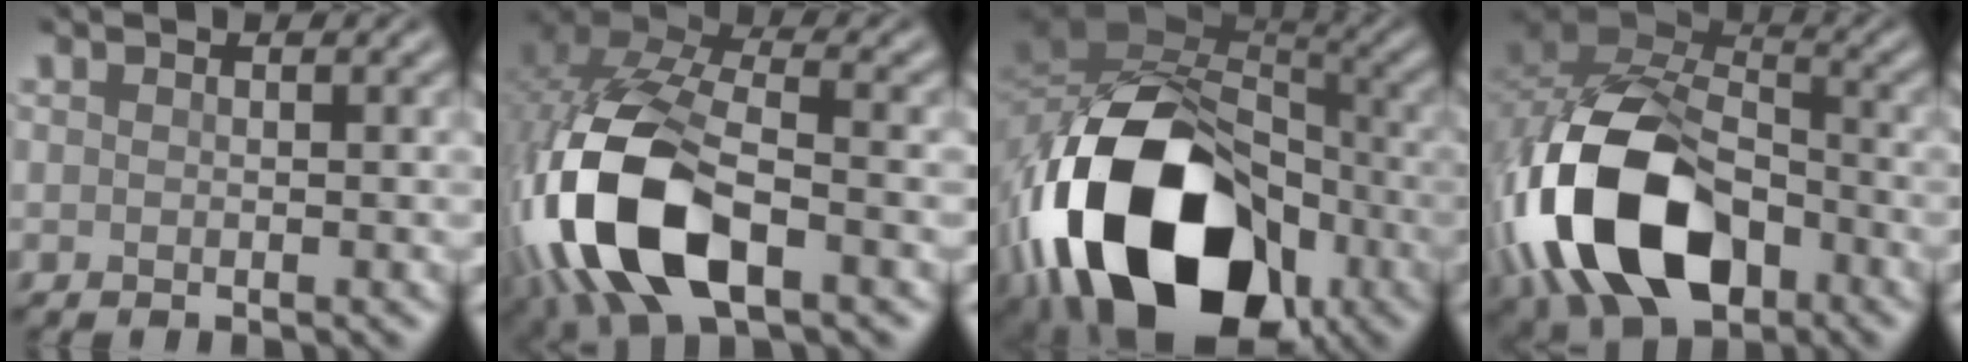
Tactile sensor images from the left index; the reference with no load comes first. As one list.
[{"total": 14.9, "force": [-5.3, 7.8, 11.6], "torque": [-0.261, -0.015, -0.093]}, {"total": 18.8, "force": [-7.5, 11.8, 12.6], "torque": [-0.242, -0.031, -0.127]}, {"total": 15.3, "force": [-5.8, 9.1, 10.8], "torque": [-0.222, -0.017, -0.111]}]